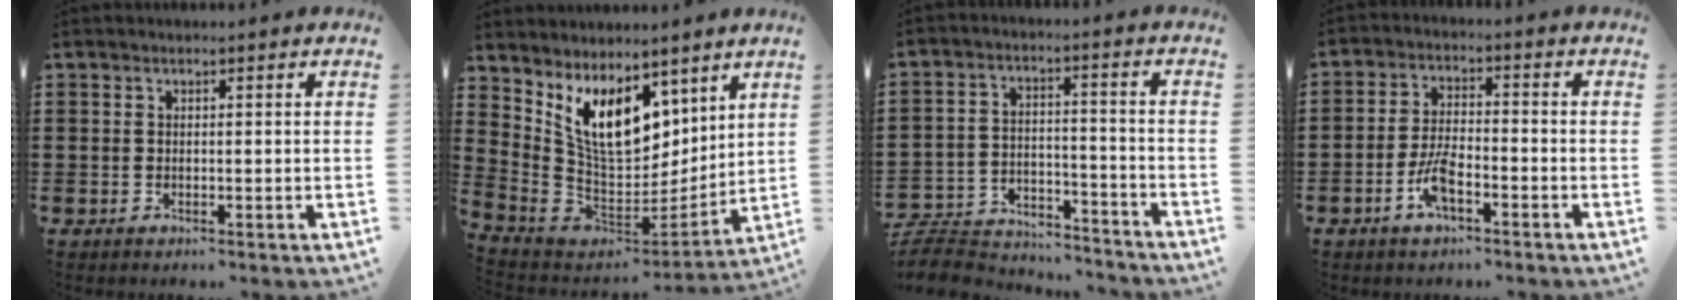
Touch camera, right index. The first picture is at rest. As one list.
[{"total": 11.8, "force": [6.0, 6.7, 7.6], "torque": [-0.171, -0.031, 0.120]}, {"total": 8.2, "force": [-7.8, 1.7, 1.8], "torque": [-0.044, 0.017, -0.155]}, {"total": 5.4, "force": [-2.8, 2.1, 4.1], "torque": [-0.101, 0.002, -0.060]}]